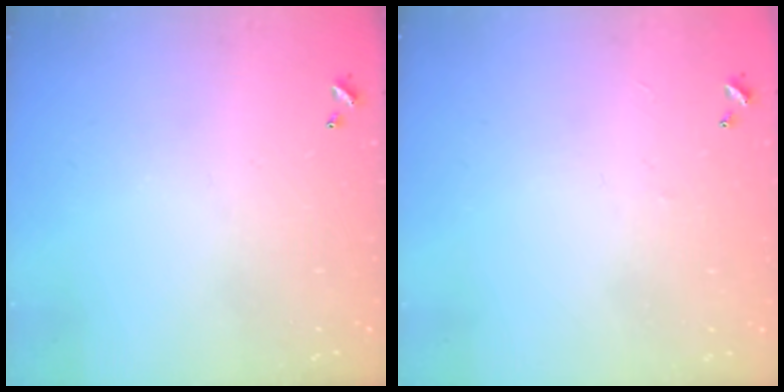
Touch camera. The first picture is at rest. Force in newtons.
{"total": 0.7, "press": 0.5, "slide": 0.6}